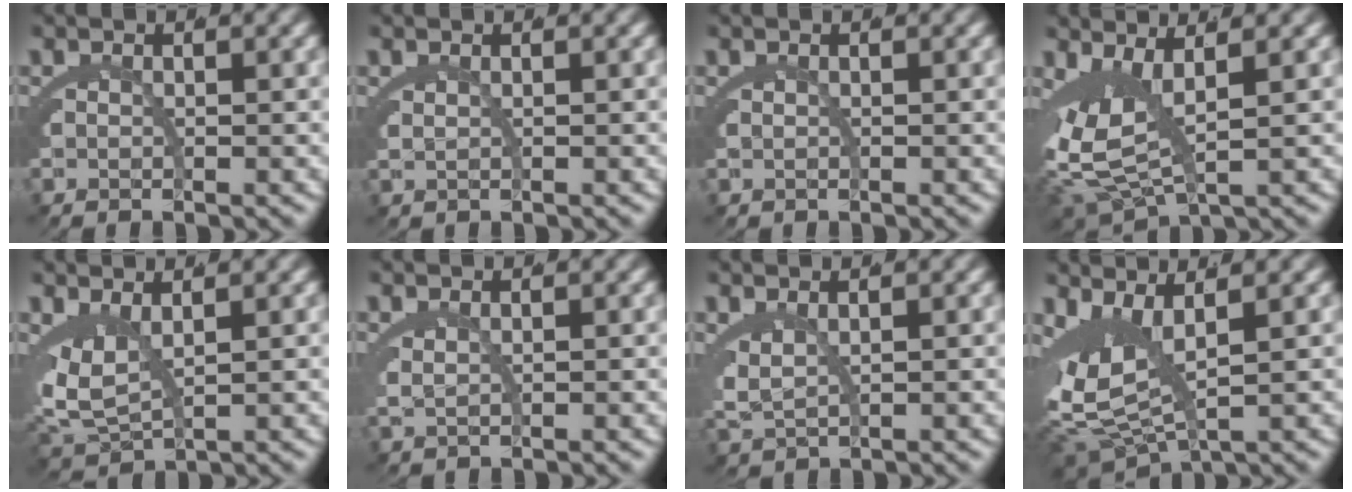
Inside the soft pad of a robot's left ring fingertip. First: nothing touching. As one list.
[{"total": 1.0, "force": [0.7, -0.6, 0.3], "torque": [-0.003, -0.003, 0.021]}, {"total": 0.0}, {"total": 8.2, "force": [0.9, 5.7, 5.8], "torque": [-0.142, -0.024, 0.024]}, {"total": 5.8, "force": [0.9, 4.5, 3.5], "torque": [-0.101, -0.023, 0.027]}, {"total": 1.3, "force": [1.0, -0.1, 0.8], "torque": [-0.016, -0.005, 0.028]}, {"total": 2.2, "force": [1.0, 1.1, 1.6], "torque": [-0.054, -0.020, 0.037]}, {"total": 8.4, "force": [0.9, 6.0, 5.9], "torque": [-0.141, -0.021, 0.021]}]